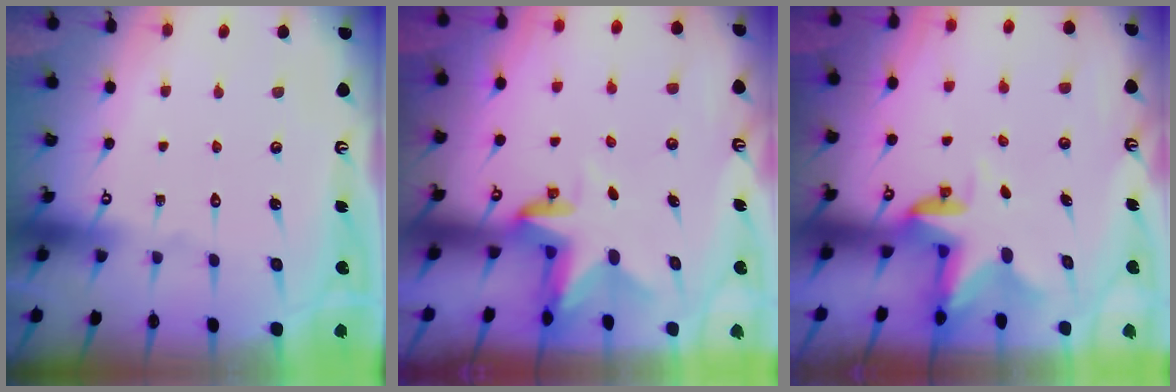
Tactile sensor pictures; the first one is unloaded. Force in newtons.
{"total": 3.0, "press": 2.9, "slide": 0.5}
{"total": 3.3, "press": 3.3, "slide": 0.1}